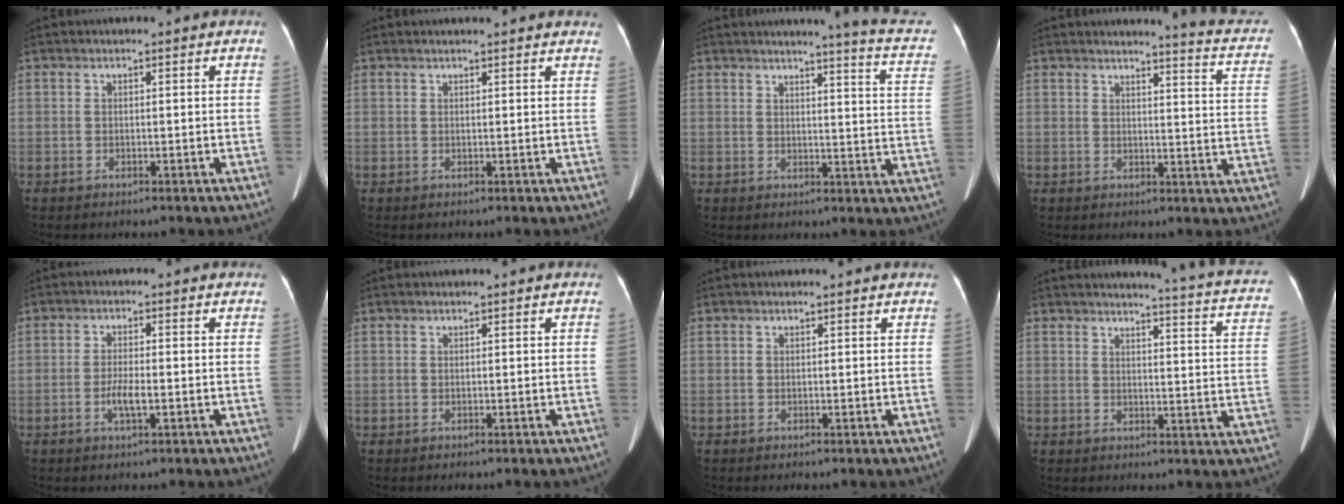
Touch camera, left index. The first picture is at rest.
{"total": 6.3, "force": [5.7, 0.8, 2.5], "torque": [-0.032, 0.022, 0.059]}
{"total": 10.9, "force": [9.0, -0.5, 6.2], "torque": [-0.078, -0.046, 0.075]}
{"total": 10.1, "force": [9.1, 0.4, 4.3], "torque": [-0.044, -0.048, 0.074]}
{"total": 3.0, "force": [-1.0, 0.5, 2.8], "torque": [-0.057, -0.001, -0.017]}
{"total": 0.0}
{"total": 1.3, "force": [1.2, -0.1, 0.4], "torque": [-0.014, 0.006, 0.014]}
{"total": 14.1, "force": [12.8, 0.1, 5.9], "torque": [-0.065, -0.071, 0.116]}